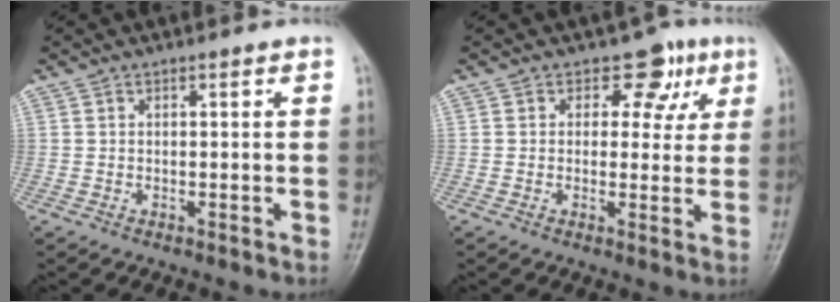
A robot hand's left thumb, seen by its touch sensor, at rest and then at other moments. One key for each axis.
{"total": 6.5, "fx": 2.7, "fy": 4.8, "fz": 3.4, "tx": 0.005, "ty": -0.002, "tz": 0.028}